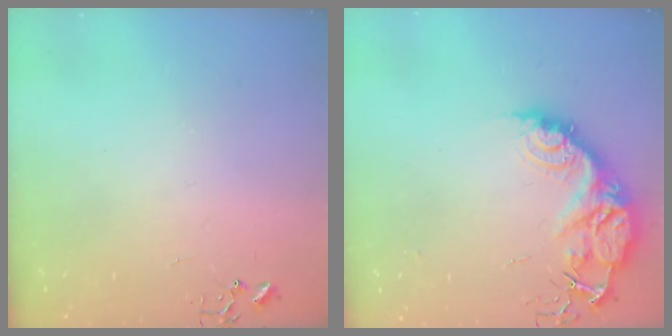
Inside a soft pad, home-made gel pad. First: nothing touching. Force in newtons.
{"total": 16.1, "press": 16.0, "slide": 1.5}